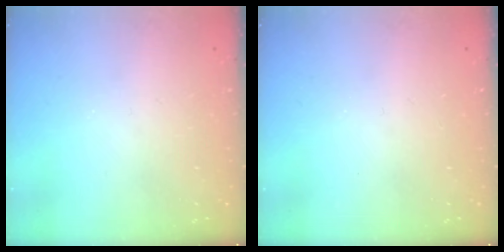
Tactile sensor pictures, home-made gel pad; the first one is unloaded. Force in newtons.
{"total": 0.0}